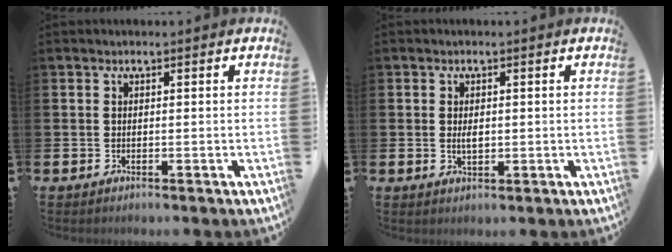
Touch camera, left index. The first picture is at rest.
{"total": 1.5, "force": [0.1, 0.8, 1.3], "torque": [-0.017, 0.001, -0.001]}